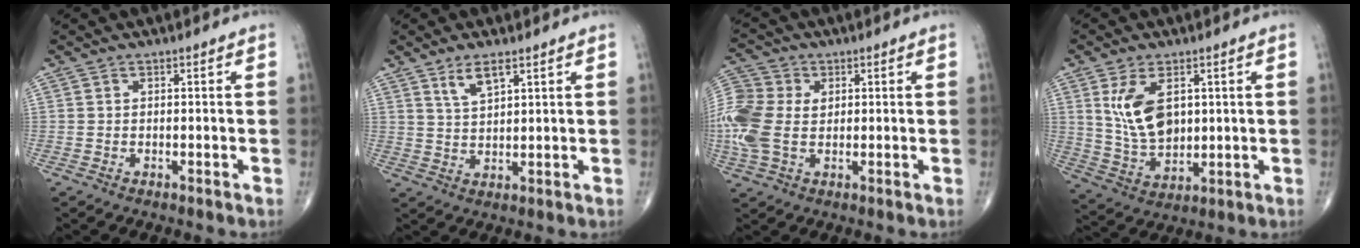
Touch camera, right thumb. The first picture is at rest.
{"total": 4.8, "force": [3.0, 1.6, 3.4], "torque": [-0.063, -0.017, 0.061]}
{"total": 15.3, "force": [0.9, 11.0, 10.6], "torque": [-0.284, 0.012, 0.017]}
{"total": 10.5, "force": [2.9, 6.2, 8.0], "torque": [-0.139, -0.016, 0.070]}